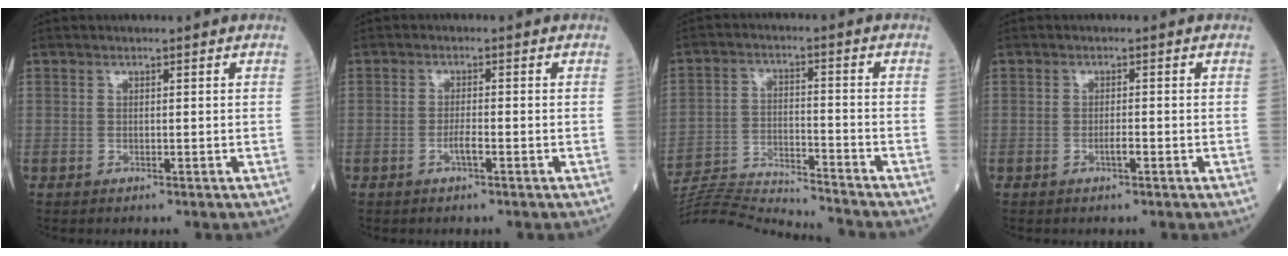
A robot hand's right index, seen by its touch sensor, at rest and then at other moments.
{"total": 1.8, "force": [-0.9, 0.1, 1.6], "torque": [-0.030, 0.001, -0.017]}
{"total": 16.6, "force": [-16.1, -1.6, 3.7], "torque": [-0.067, -0.006, -0.259]}
{"total": 1.3, "force": [-0.6, 0.1, 1.1], "torque": [-0.020, 0.001, -0.012]}